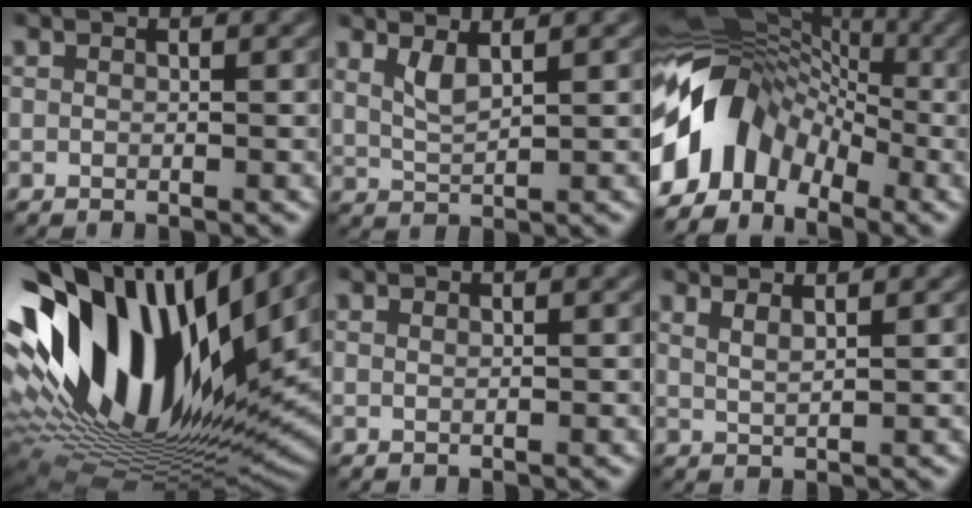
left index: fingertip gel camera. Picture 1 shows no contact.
{"total": 2.0, "force": [1.2, 0.5, 1.5], "torque": [-0.033, -0.009, 0.026]}
{"total": 10.2, "force": [-3.7, 7.2, 6.3], "torque": [-0.103, 0.006, -0.086]}
{"total": 18.1, "force": [5.4, 9.3, 14.5], "torque": [-0.266, 0.013, 0.077]}
{"total": 0.0}
{"total": 2.3, "force": [1.7, 0.6, 1.4], "torque": [-0.009, 0.005, 0.013]}